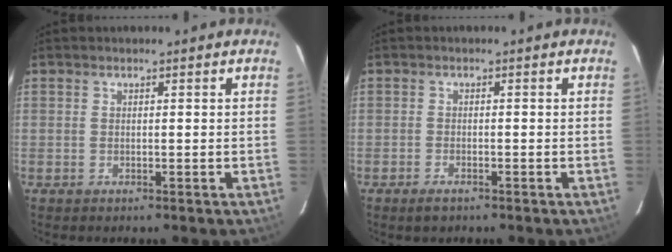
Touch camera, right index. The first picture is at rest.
{"total": 2.2, "force": [-1.6, 0.9, 1.1], "torque": [-0.030, -0.003, -0.030]}